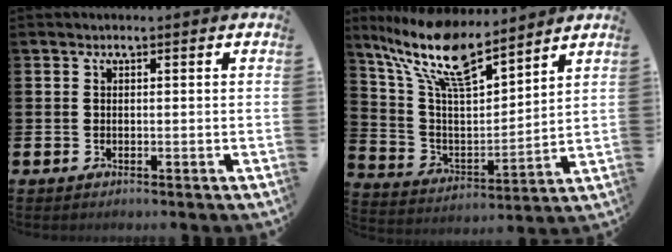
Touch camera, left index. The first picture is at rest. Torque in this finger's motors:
{"motor_torque": [0.52, -0.24, 1.05, 0.21]}